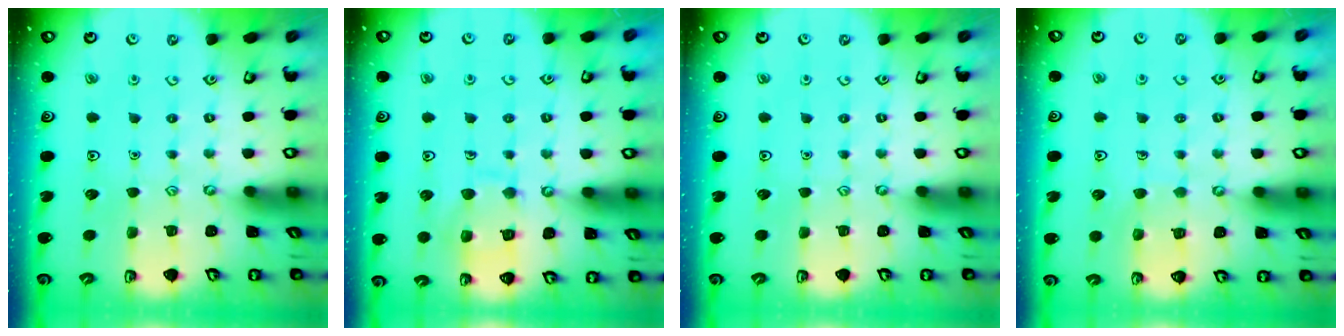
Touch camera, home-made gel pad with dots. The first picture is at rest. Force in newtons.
{"total": 10.7, "press": 10.6, "slide": 0.9}
{"total": 0.0}
{"total": 6.0, "press": 6.0, "slide": 0.5}